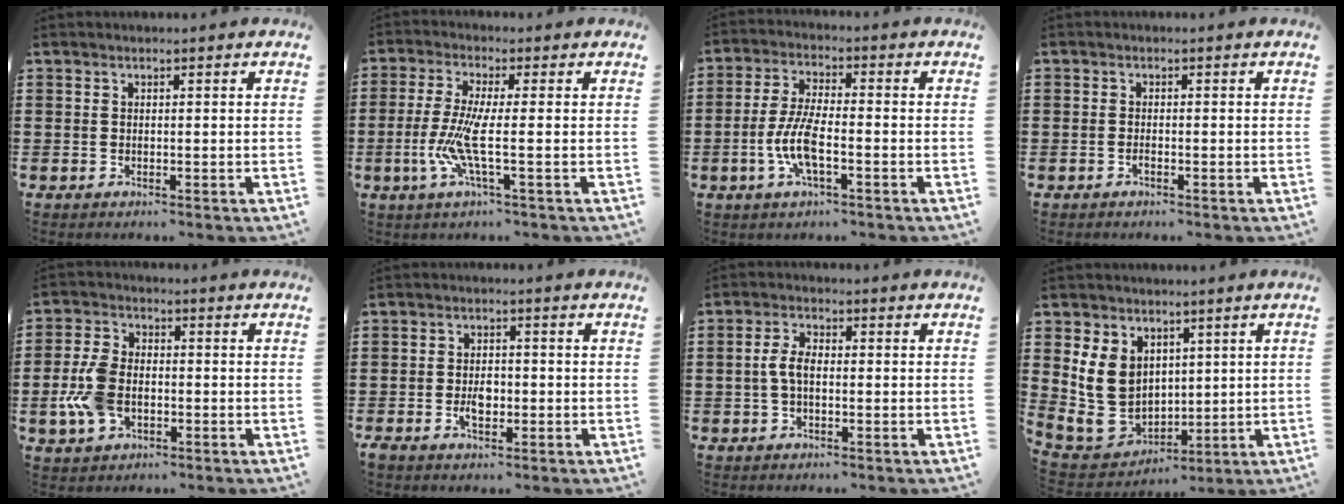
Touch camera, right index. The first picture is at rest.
{"total": 6.3, "force": [-1.0, 0.9, 6.2], "torque": [-0.137, -0.017, -0.025]}
{"total": 6.9, "force": [-2.2, 2.0, 6.2], "torque": [-0.146, -0.012, -0.047]}
{"total": 0.6, "force": [-0.5, 0.1, 0.3], "torque": [-0.007, -0.003, -0.008]}
{"total": 7.5, "force": [-1.8, 4.5, 5.7], "torque": [-0.146, -0.002, -0.040]}
{"total": 3.3, "force": [-0.9, 1.9, 2.5], "torque": [-0.048, 0.003, -0.015]}
{"total": 3.9, "force": [-0.5, 1.9, 3.3], "torque": [-0.084, -0.003, -0.017]}
{"total": 10.4, "force": [1.9, 8.7, 5.4], "torque": [-0.156, 0.001, 0.038]}